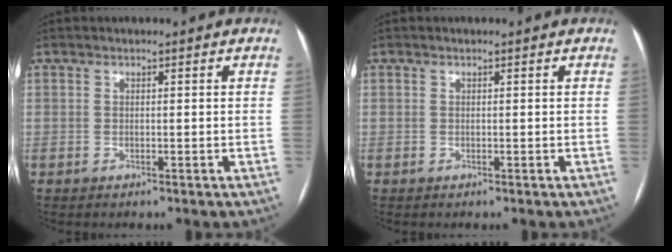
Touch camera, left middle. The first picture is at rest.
{"total": 0.0}